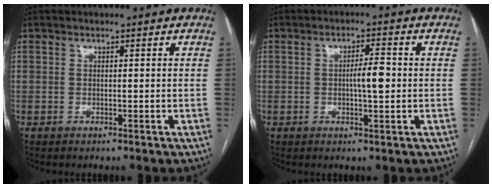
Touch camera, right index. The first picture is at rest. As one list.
[{"total": 4.0, "force": [-0.2, 0.7, 4.0], "torque": [-0.066, 0.003, -0.003]}]